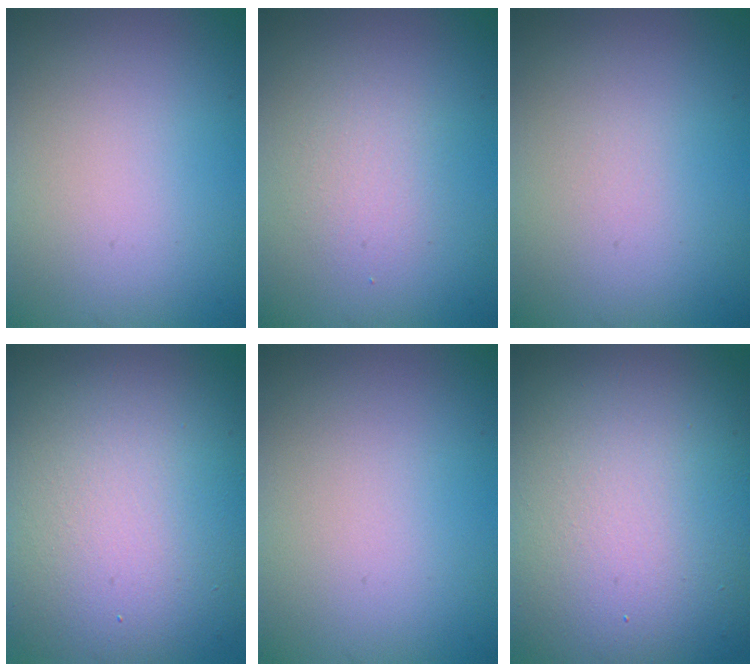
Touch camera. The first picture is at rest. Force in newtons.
{"total": 1.7, "press": 1.7, "slide": 0.0}
{"total": 0.0}
{"total": 14.1, "press": 14.1, "slide": 0.2}
{"total": 0.0}
{"total": 17.0, "press": 16.9, "slide": 1.3}